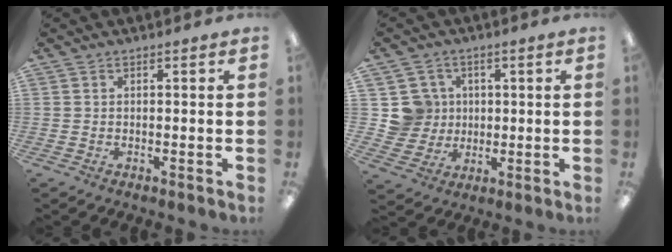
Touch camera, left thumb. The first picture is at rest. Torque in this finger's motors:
{"motor_torque": [-0.25, 0.24, -0.14, 0.12, -0.01]}